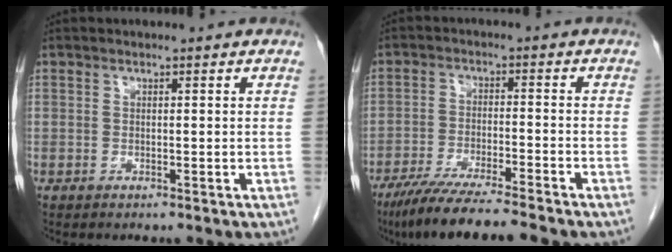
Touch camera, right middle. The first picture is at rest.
{"total": 10.8, "force": [-9.1, -0.2, 5.8], "torque": [-0.089, -0.031, -0.150]}